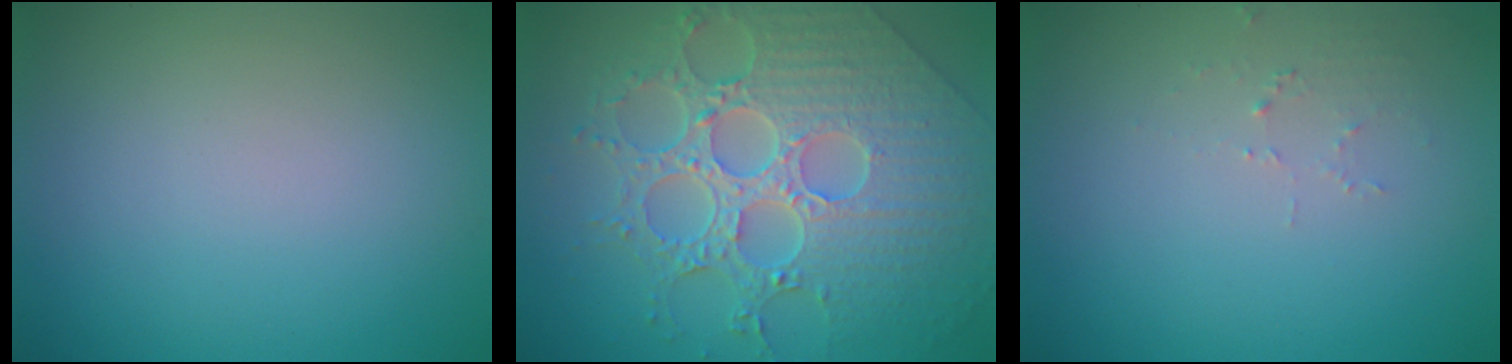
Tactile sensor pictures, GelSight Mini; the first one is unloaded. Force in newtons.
{"total": 9.1, "press": 6.6, "slide": 6.2}
{"total": 1.1, "press": 1.1, "slide": 0.1}